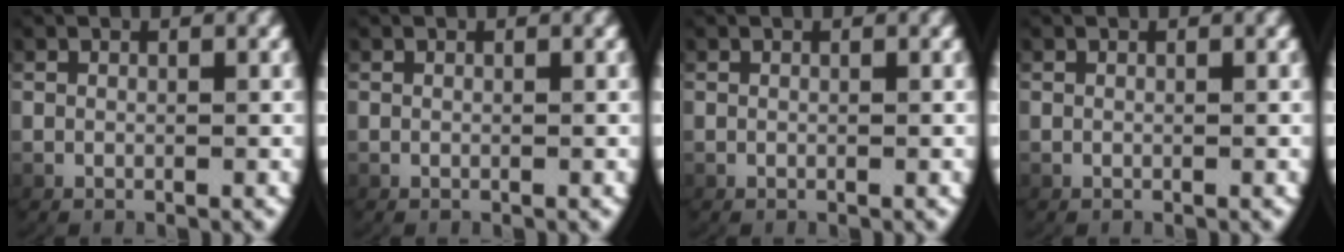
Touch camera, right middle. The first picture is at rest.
{"total": 0.0}
{"total": 0.0}
{"total": 0.0}